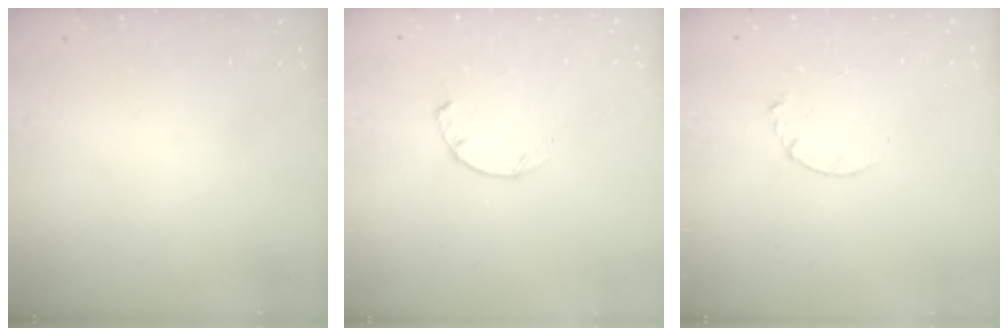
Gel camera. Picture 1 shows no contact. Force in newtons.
{"total": 2.3, "press": 2.3, "slide": 0.4}
{"total": 3.9, "press": 3.9, "slide": 0.5}